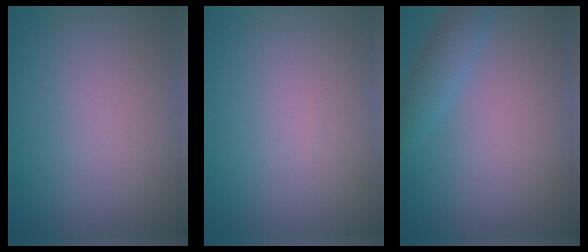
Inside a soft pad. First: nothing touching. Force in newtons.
{"total": 0.0}
{"total": 1.9, "press": 1.9, "slide": 0.1}